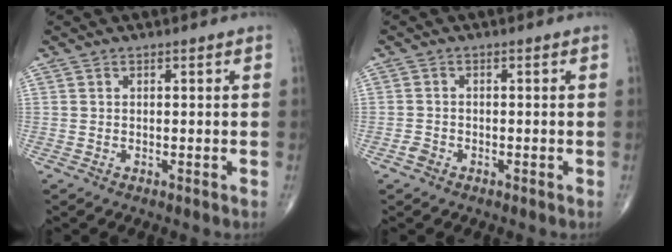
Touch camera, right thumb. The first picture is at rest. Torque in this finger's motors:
{"motor_torque": [2.69, 2.32, -0.06, -0.10, -0.01]}